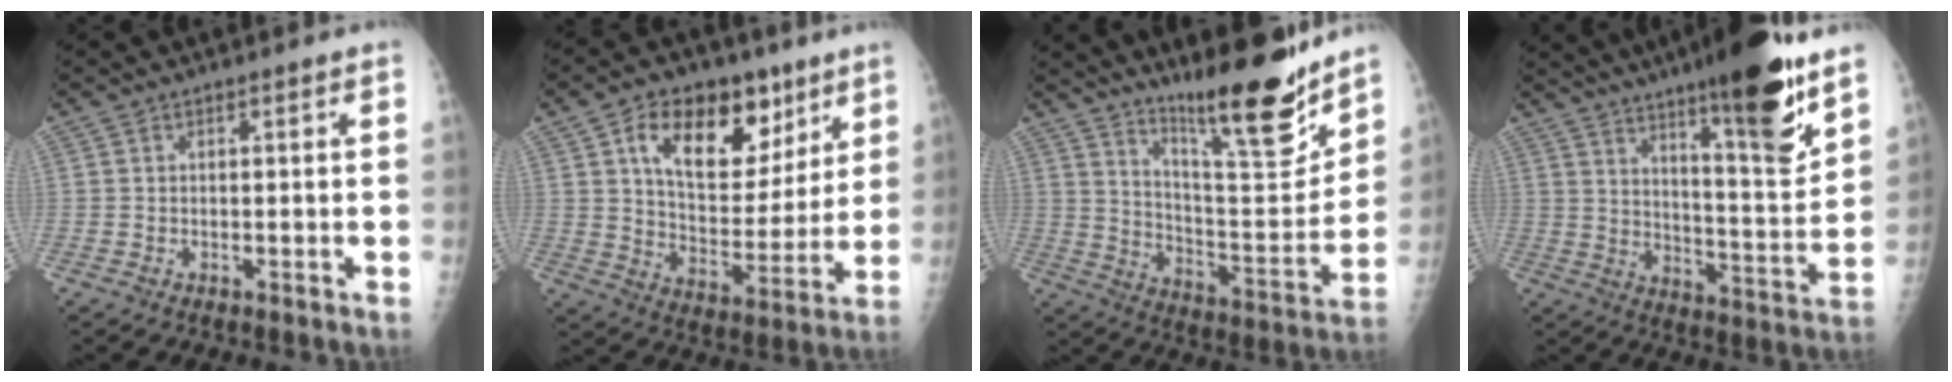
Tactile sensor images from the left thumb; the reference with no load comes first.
{"total": 18.7, "force": [8.9, 11.0, 12.2], "torque": [-0.144, -0.035, 0.148]}
{"total": 18.1, "force": [14.3, 2.8, 10.7], "torque": [-0.126, -0.112, 0.239]}
{"total": 19.7, "force": [12.7, 3.3, 14.8], "torque": [-0.193, -0.080, 0.196]}